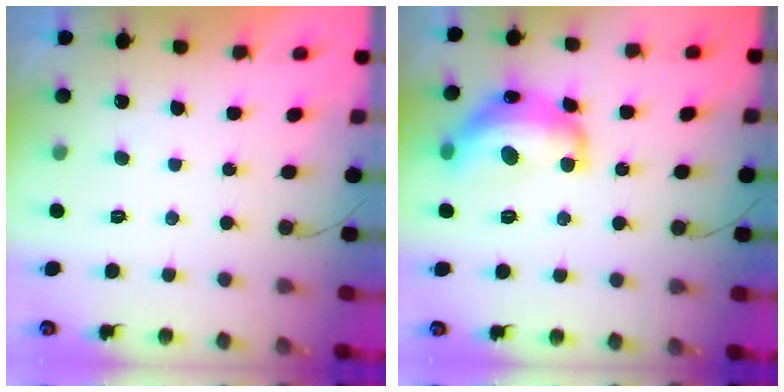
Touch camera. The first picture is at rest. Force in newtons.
{"total": 16.4, "press": 16.4, "slide": 0.9}